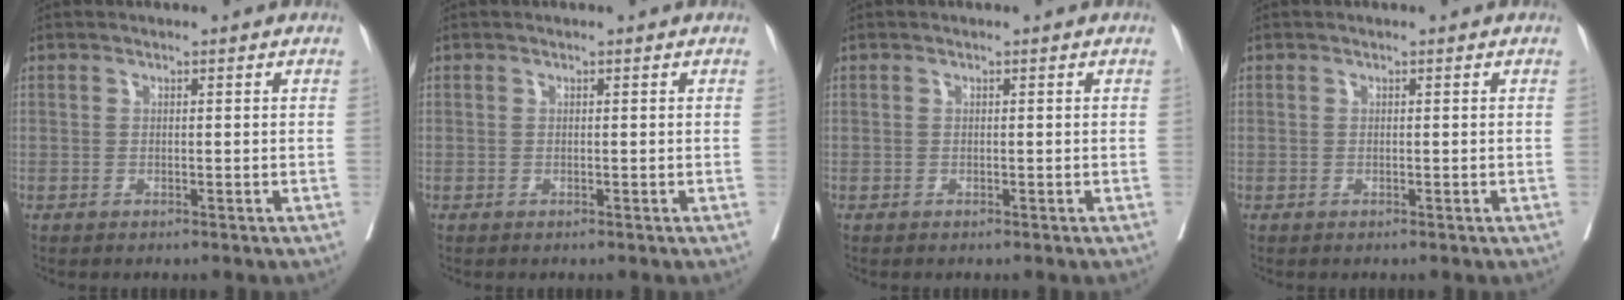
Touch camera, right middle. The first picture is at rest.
{"total": 0.0}
{"total": 0.0}
{"total": 0.0}